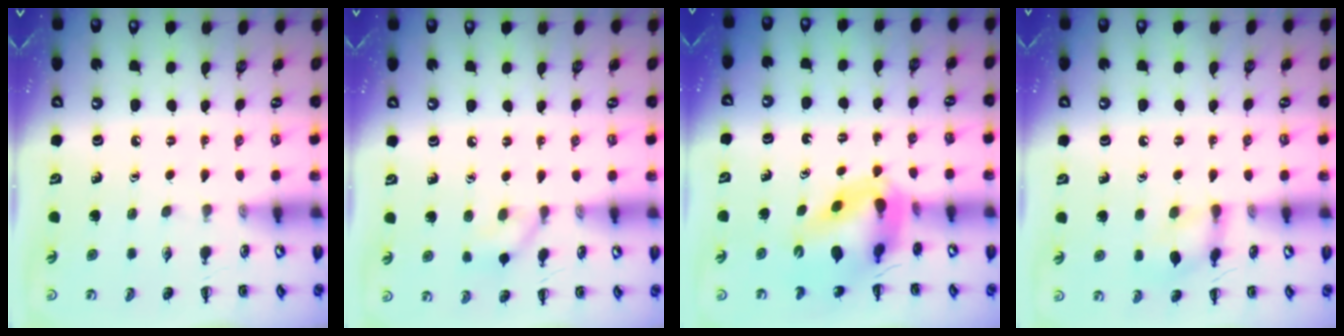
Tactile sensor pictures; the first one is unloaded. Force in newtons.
{"total": 6.6, "press": 6.4, "slide": 1.4}
{"total": 9.3, "press": 8.9, "slide": 2.8}
{"total": 9.2, "press": 9.1, "slide": 0.7}